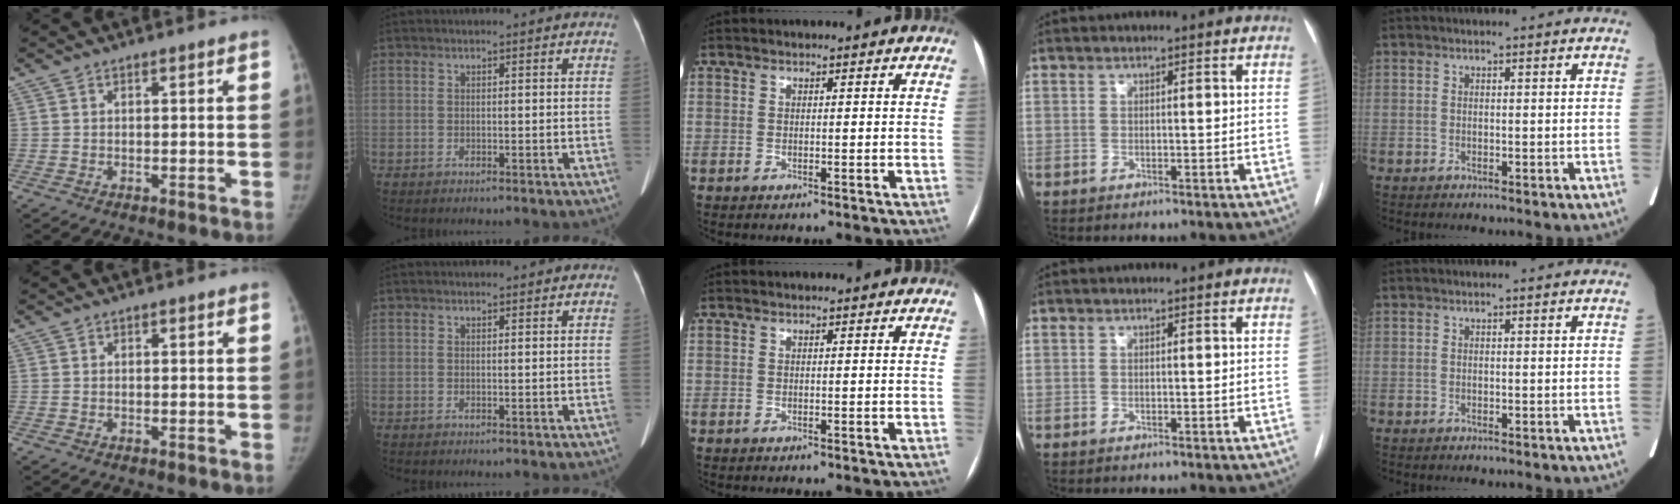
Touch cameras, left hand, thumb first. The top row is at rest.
{"index": {"total": 1.0, "force": [0.9, 0.3, 0.4], "torque": [-0.008, -0.001, 0.009]}}